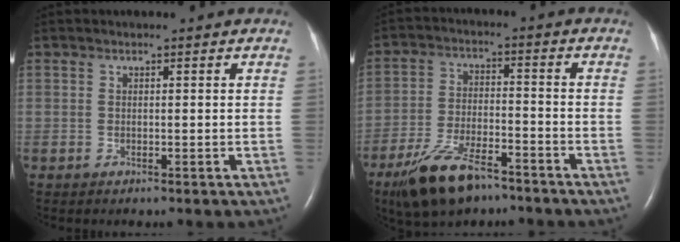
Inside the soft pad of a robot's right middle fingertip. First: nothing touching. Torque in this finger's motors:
{"motor_torque": [1.04, -1.04, 0.20, 0.13]}